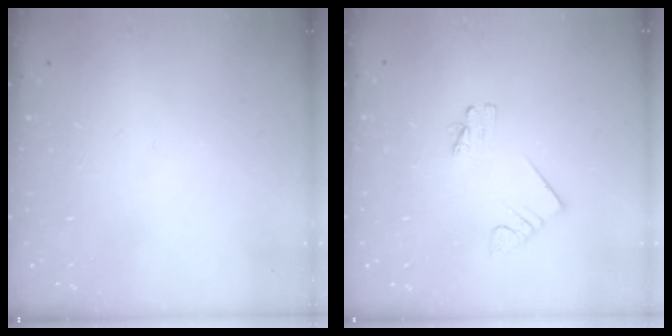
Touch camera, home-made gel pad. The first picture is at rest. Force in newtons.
{"total": 1.9, "press": 1.9, "slide": 0.1}